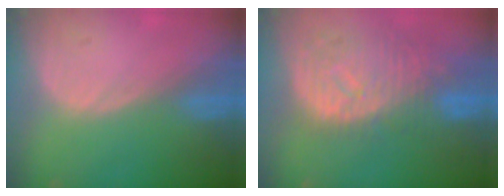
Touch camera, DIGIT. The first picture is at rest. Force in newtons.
{"total": 10.9, "press": 9.7, "slide": 4.8}